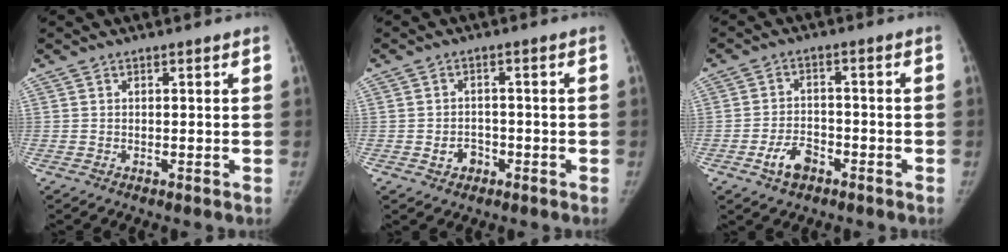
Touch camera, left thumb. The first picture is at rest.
{"total": 3.5, "force": [-1.3, 2.9, 1.3], "torque": [-0.004, 0.012, -0.017]}
{"total": 5.6, "force": [-3.1, 3.5, 3.2], "torque": [-0.049, 0.023, -0.053]}